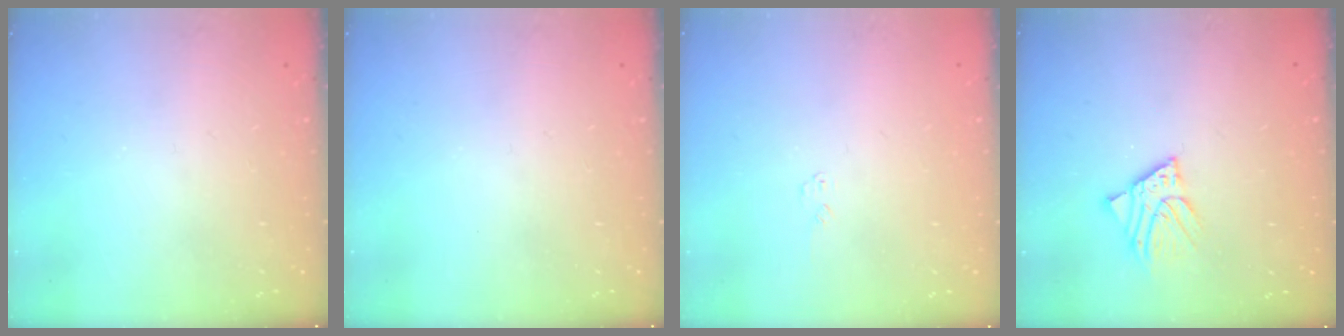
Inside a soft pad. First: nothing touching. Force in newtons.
{"total": 0.0}
{"total": 3.7, "press": 3.7, "slide": 0.2}
{"total": 4.6, "press": 4.6, "slide": 0.4}